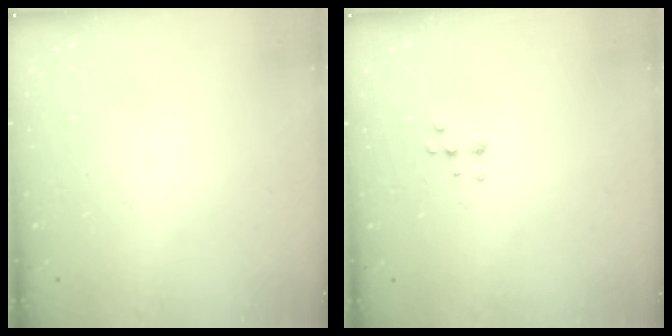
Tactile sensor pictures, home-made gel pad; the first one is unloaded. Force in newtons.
{"total": 4.5, "press": 4.4, "slide": 0.7}